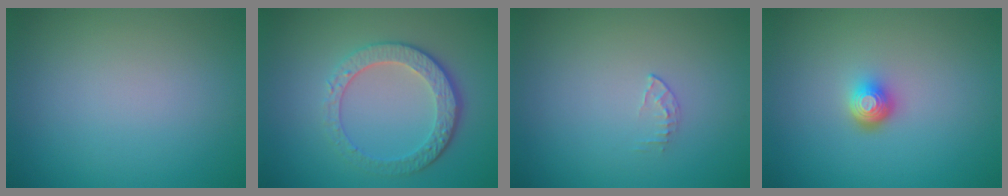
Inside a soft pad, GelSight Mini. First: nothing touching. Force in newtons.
{"total": 4.7, "press": 3.3, "slide": 3.3}
{"total": 0.6, "press": 0.4, "slide": 0.4}
{"total": 2.2, "press": 1.5, "slide": 1.6}